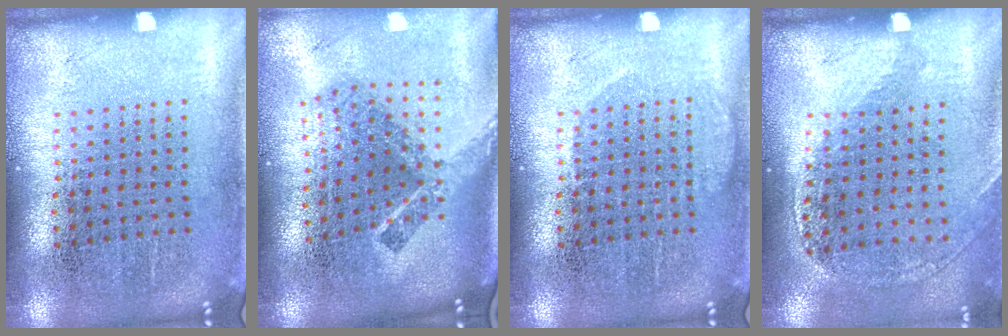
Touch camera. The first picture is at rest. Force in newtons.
{"total": 2.4, "press": 1.6, "slide": 1.8}
{"total": 1.1, "press": 1.1, "slide": 0.3}
{"total": 1.2, "press": 1.1, "slide": 0.5}